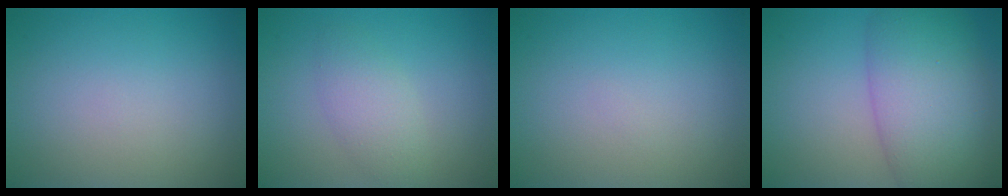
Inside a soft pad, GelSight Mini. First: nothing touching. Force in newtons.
{"total": 2.7, "press": 2.6, "slide": 0.0}
{"total": 0.0}
{"total": 9.5, "press": 9.5, "slide": 0.3}